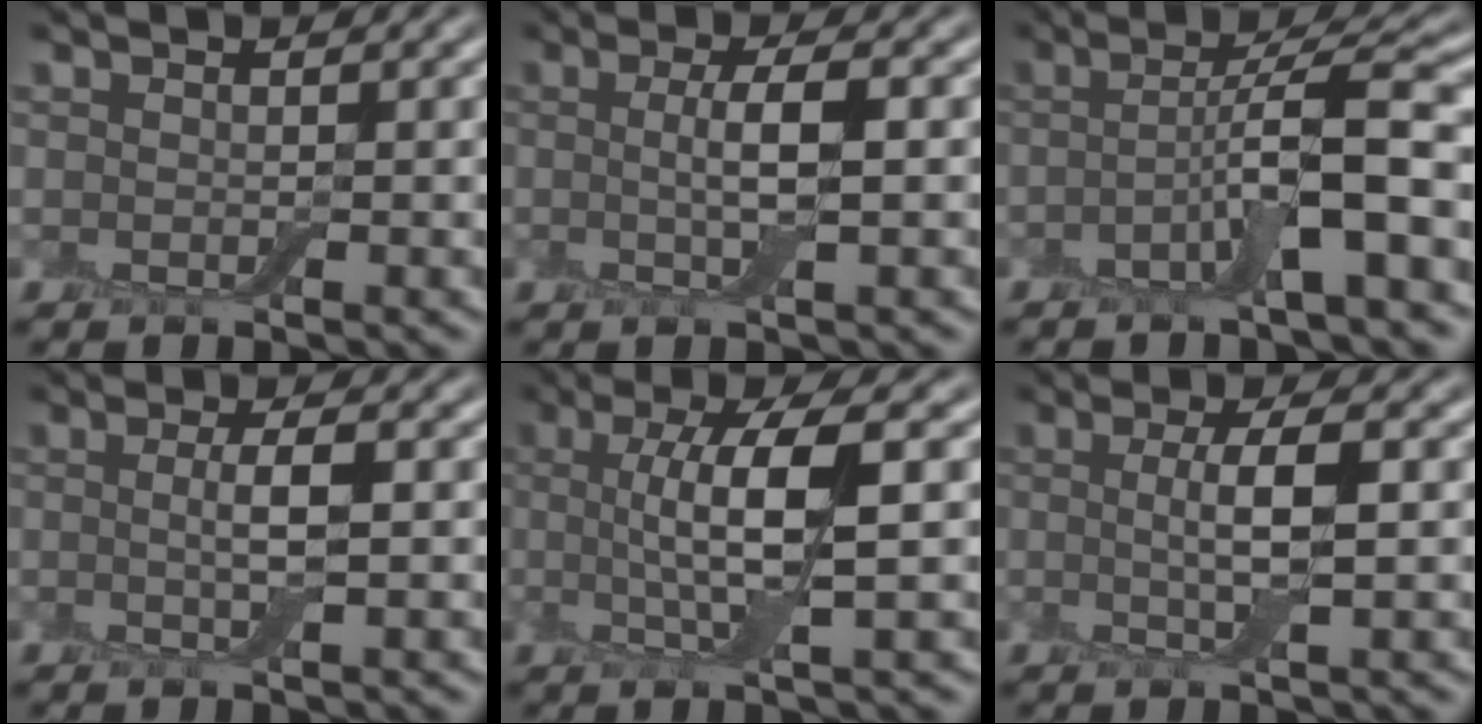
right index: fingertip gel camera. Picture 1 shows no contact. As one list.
[{"total": 3.4, "force": [0.0, 0.7, 3.4], "torque": [-0.065, -0.001, -0.001]}, {"total": 6.6, "force": [-1.7, 1.0, 6.3], "torque": [-0.105, 0.018, -0.040]}, {"total": 2.5, "force": [0.0, 0.4, 2.5], "torque": [-0.048, -0.002, -0.002]}, {"total": 7.0, "force": [0.8, 1.8, 6.7], "torque": [-0.121, 0.004, 0.009]}, {"total": 3.8, "force": [0.1, 0.8, 3.8], "torque": [-0.071, -0.001, 0.002]}]